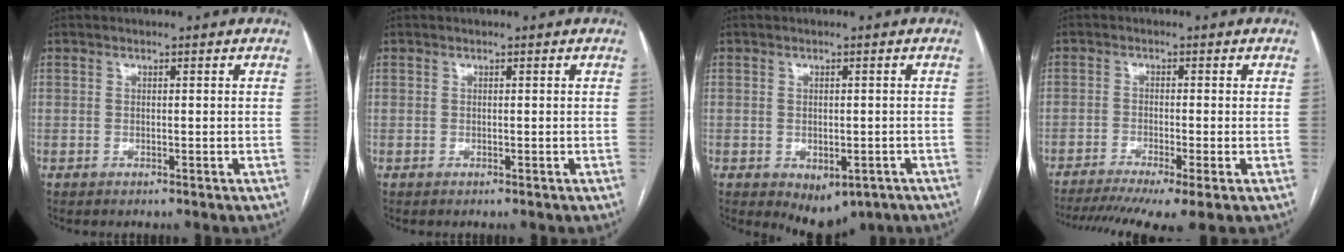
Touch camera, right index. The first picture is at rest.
{"total": 0.0}
{"total": 5.7, "force": [-3.0, 3.5, 3.4], "torque": [-0.034, -0.002, -0.031]}
{"total": 11.5, "force": [-8.3, 0.9, 8.0], "torque": [-0.130, -0.018, -0.131]}